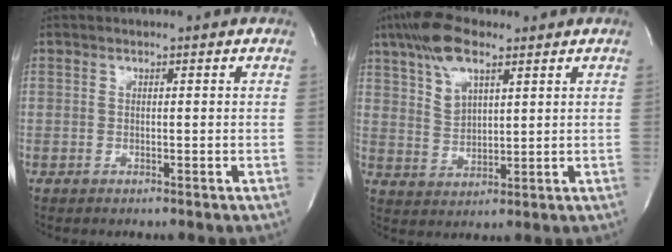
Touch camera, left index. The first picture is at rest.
{"total": 8.6, "force": [5.3, 3.2, 5.9], "torque": [-0.118, 0.010, 0.103]}